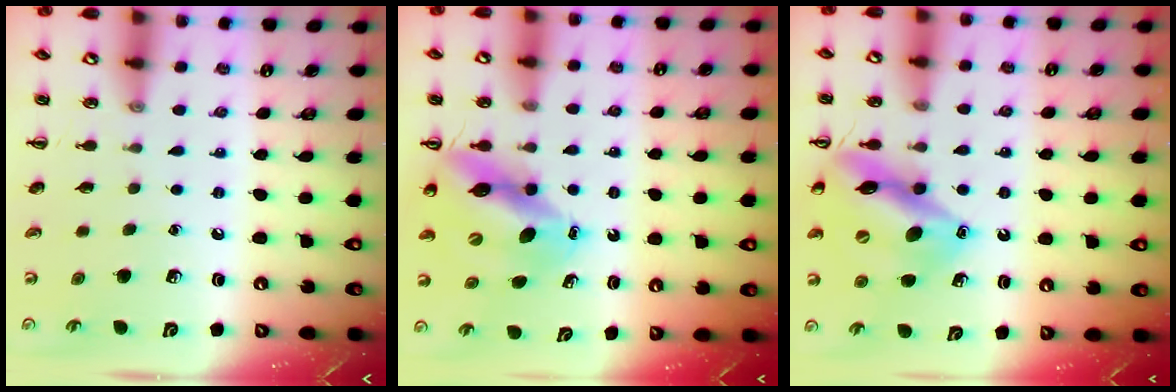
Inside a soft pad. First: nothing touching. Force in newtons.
{"total": 11.1, "press": 10.7, "slide": 3.0}
{"total": 15.2, "press": 14.8, "slide": 3.3}